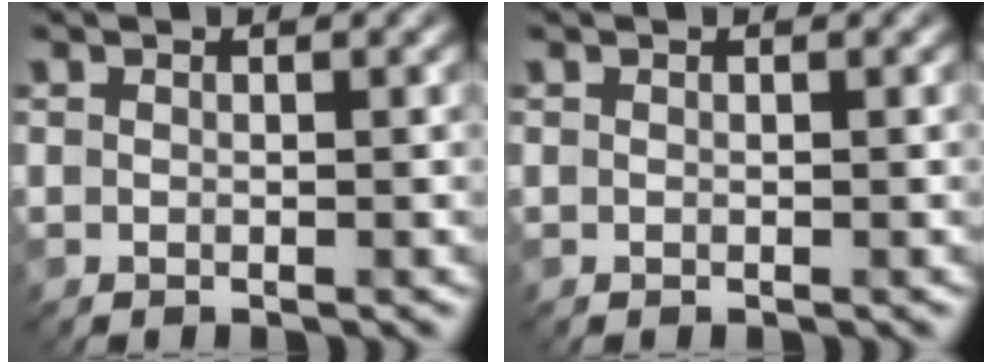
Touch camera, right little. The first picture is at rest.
{"total": 0.0}